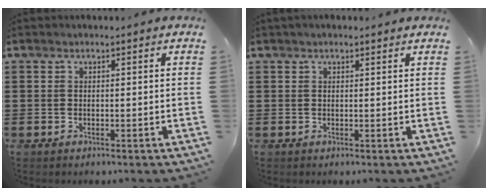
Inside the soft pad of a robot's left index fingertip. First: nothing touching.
{"total": 0.7, "force": [0.5, 0.2, 0.5], "torque": [-0.009, 0.002, 0.009]}